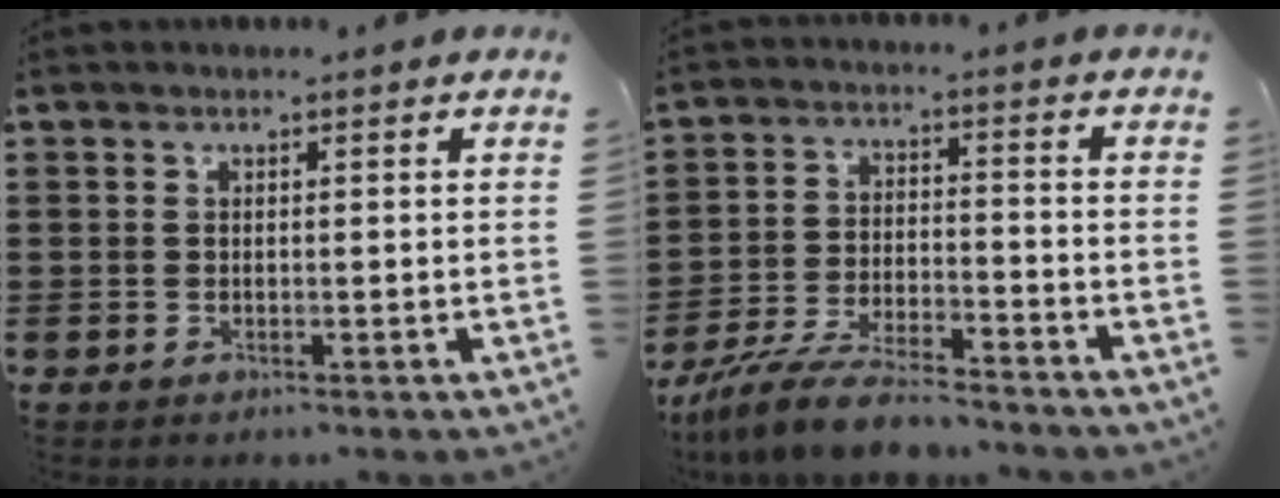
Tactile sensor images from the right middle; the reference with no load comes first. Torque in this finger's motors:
{"motor_torque": [2.14, 0.00, 0.21, 0.17]}